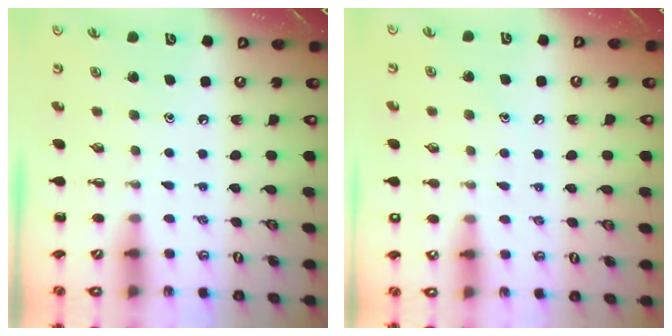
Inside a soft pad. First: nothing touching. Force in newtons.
{"total": 6.0, "press": 5.8, "slide": 1.4}